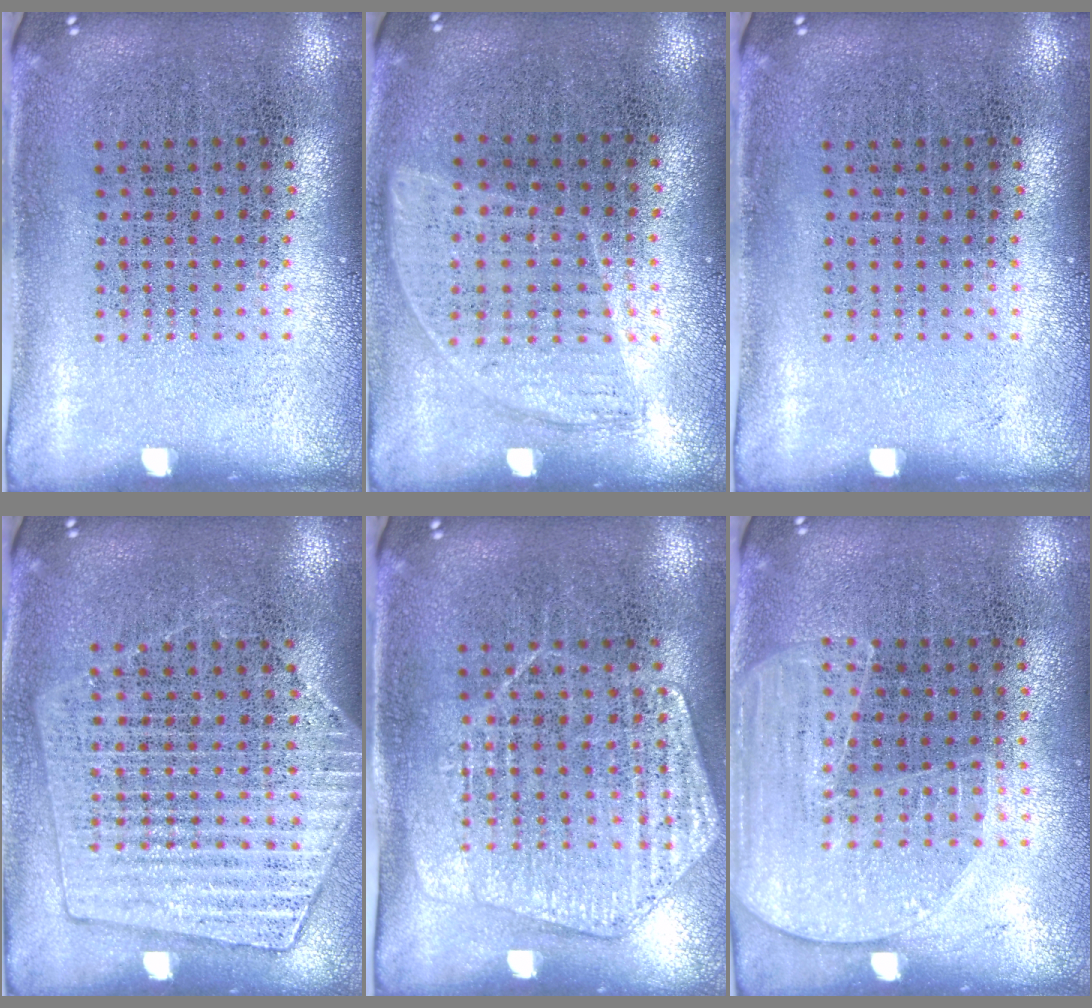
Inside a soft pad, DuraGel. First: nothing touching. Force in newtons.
{"total": 0.9, "press": 0.8, "slide": 0.5}
{"total": 0.0}
{"total": 1.4, "press": 1.3, "slide": 0.5}
{"total": 1.4, "press": 1.4, "slide": 0.2}
{"total": 1.8, "press": 1.5, "slide": 0.9}